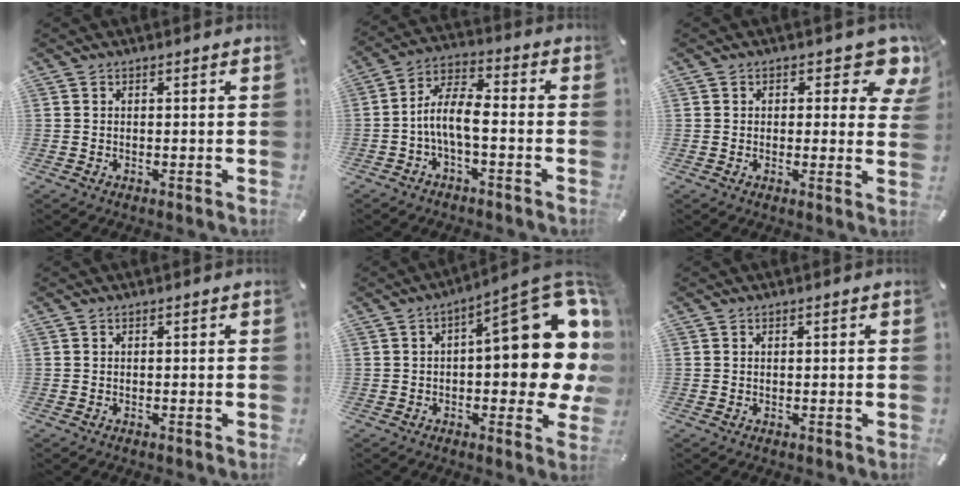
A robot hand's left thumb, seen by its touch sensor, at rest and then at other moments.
{"total": 8.5, "force": [-2.9, 3.4, 7.2], "torque": [-0.146, 0.006, -0.054]}
{"total": 7.4, "force": [4.2, 3.9, 4.7], "torque": [-0.038, -0.027, 0.066]}
{"total": 0.0}
{"total": 24.4, "force": [4.5, 10.3, 21.7], "torque": [-0.265, -0.036, 0.081]}
{"total": 0.0}